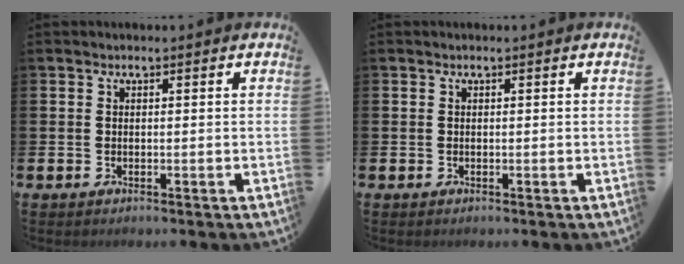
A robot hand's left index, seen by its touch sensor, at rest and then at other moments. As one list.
[{"total": 0.0}]